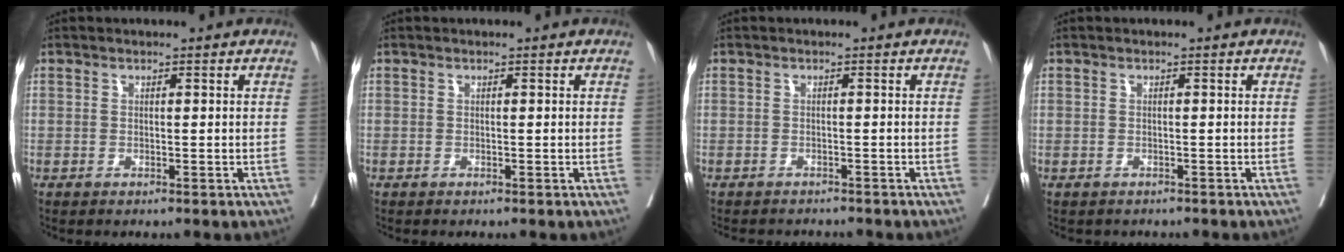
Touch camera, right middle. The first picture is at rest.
{"total": 0.0}
{"total": 4.9, "force": [-4.6, 1.3, 0.8], "torque": [-0.004, -0.005, -0.062]}
{"total": 1.7, "force": [-1.3, 1.1, -0.2], "torque": [-0.010, 0.002, -0.023]}